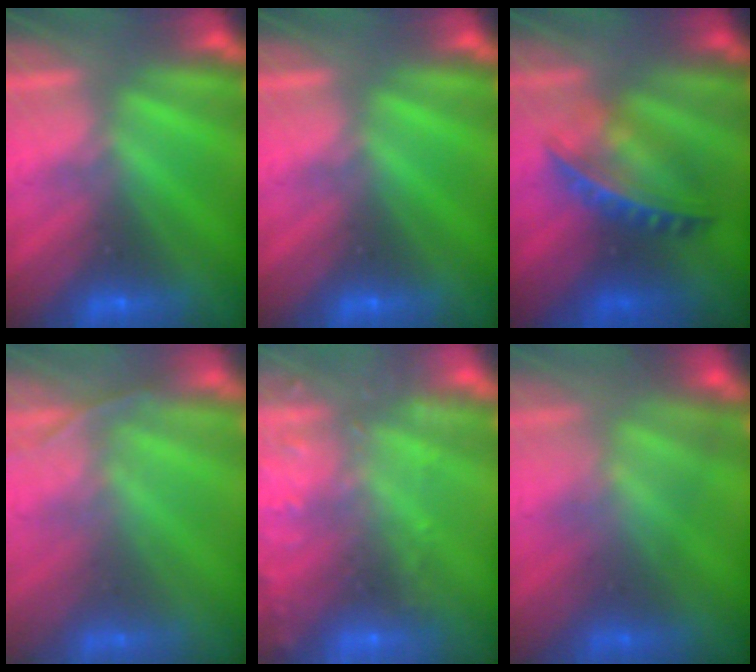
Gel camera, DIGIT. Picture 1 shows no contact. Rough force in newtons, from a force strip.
{"total": 0.0}
{"total": 8.5}
{"total": 1.6}
{"total": 7.7}
{"total": 4.7}